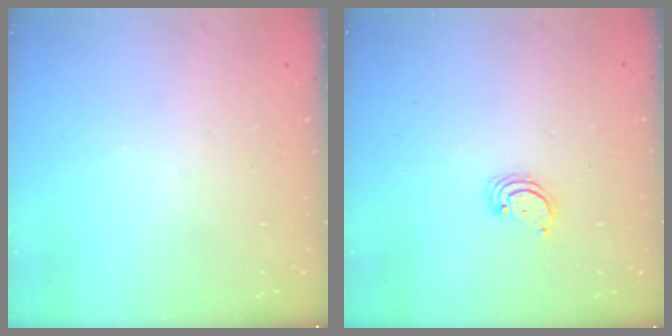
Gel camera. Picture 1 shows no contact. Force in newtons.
{"total": 2.5, "press": 2.5, "slide": 0.2}